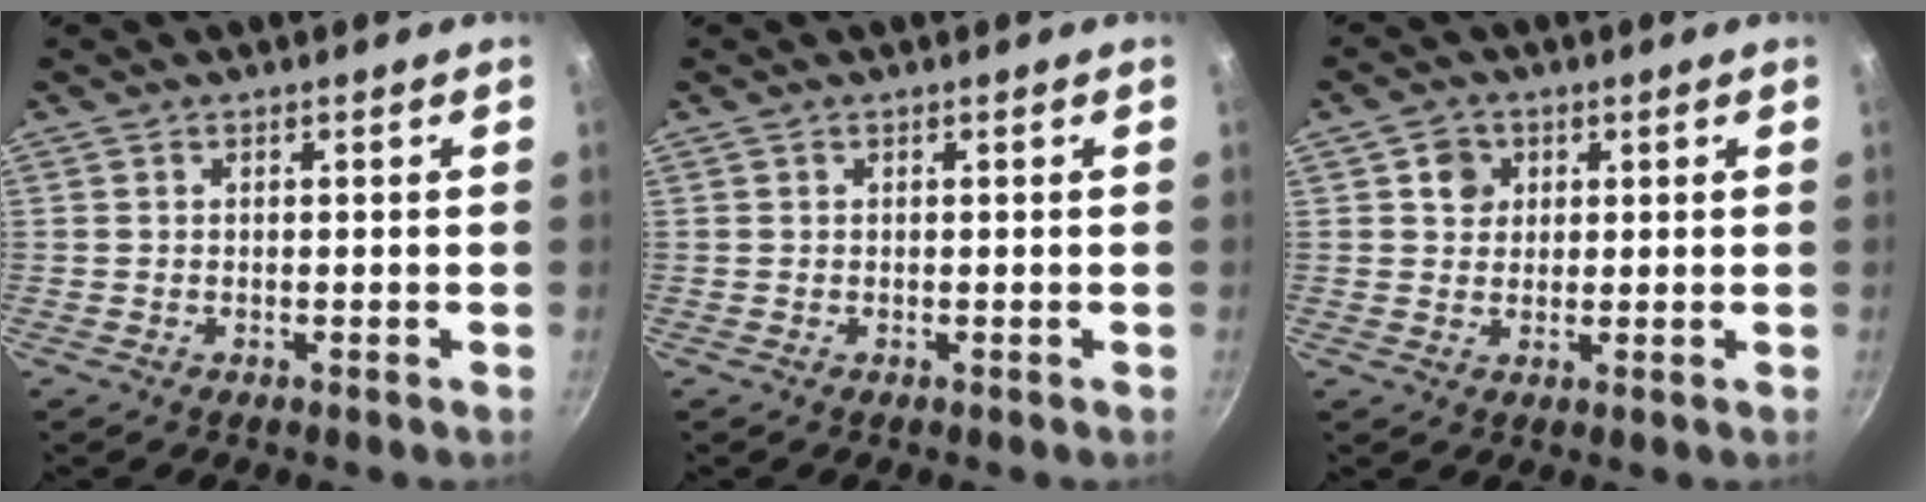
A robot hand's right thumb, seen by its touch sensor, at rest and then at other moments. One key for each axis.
{"total": 0.0}
{"total": 3.8, "fx": 1.3, "fy": 3.4, "fz": 1.2, "tx": 0.002, "ty": 0.001, "tz": 0.018}